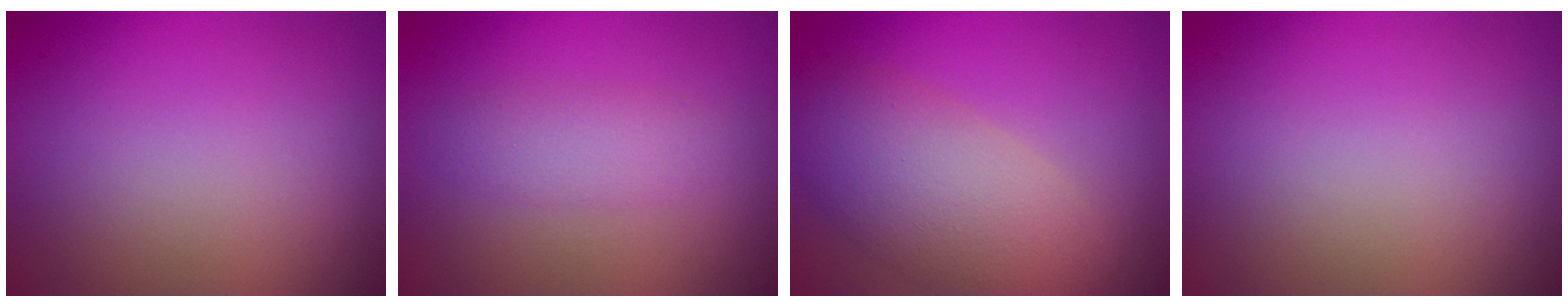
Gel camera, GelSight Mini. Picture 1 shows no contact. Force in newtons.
{"total": 2.3, "press": 2.3, "slide": 0.1}
{"total": 7.1, "press": 7.1, "slide": 0.4}
{"total": 0.0}